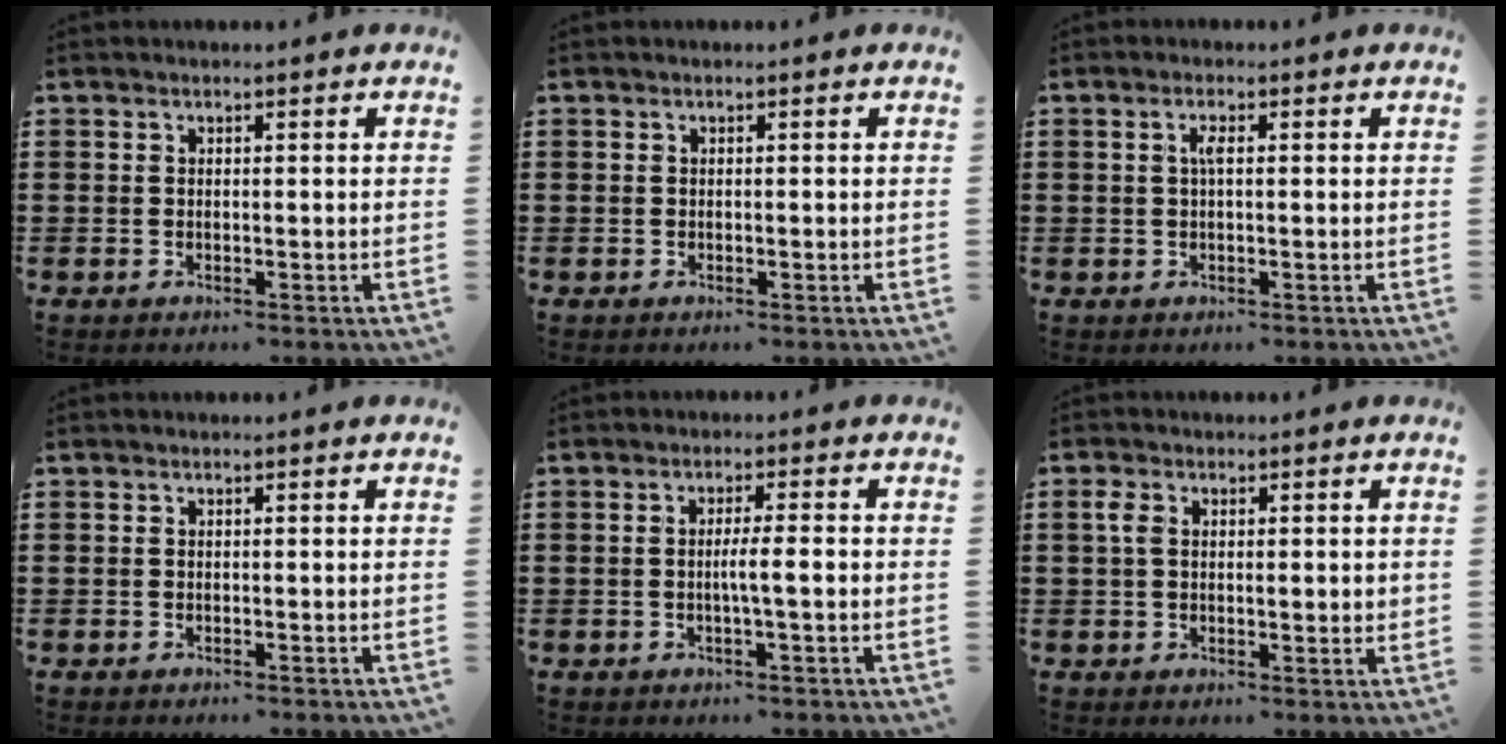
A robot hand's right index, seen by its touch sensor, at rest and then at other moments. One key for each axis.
{"total": 0.0}
{"total": 1.9, "fx": 0.2, "fy": 0.4, "fz": 1.8, "tx": -0.035, "ty": 0.003, "tz": 0.002}
{"total": 0.0}
{"total": 3.4, "fx": -0.5, "fy": 0.1, "fz": 3.3, "tx": -0.058, "ty": -0.004, "tz": -0.011}
{"total": 3.2, "fx": 0.5, "fy": 1.5, "fz": 2.8, "tx": -0.057, "ty": 0.008, "tz": 0.007}